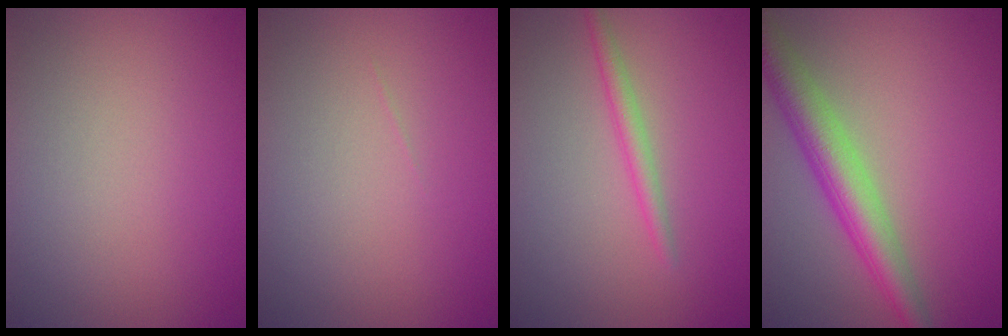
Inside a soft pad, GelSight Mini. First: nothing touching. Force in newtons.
{"total": 0.0}
{"total": 1.6, "press": 1.6, "slide": 0.0}
{"total": 5.2, "press": 5.2, "slide": 0.2}